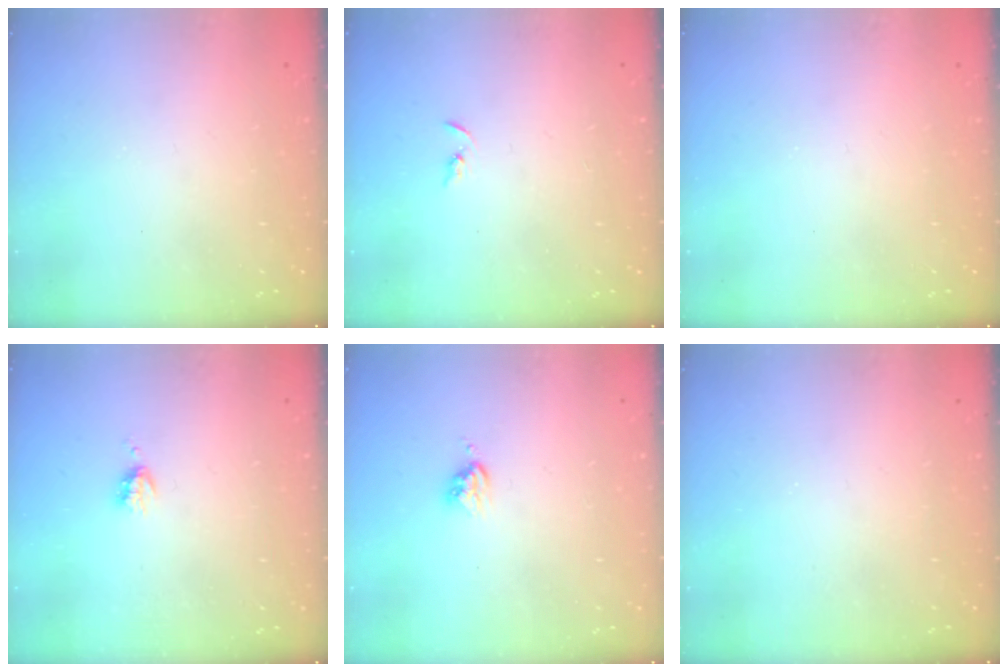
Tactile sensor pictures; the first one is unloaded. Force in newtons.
{"total": 2.4, "press": 2.3, "slide": 0.2}
{"total": 0.0}
{"total": 3.4, "press": 3.3, "slide": 0.5}
{"total": 3.7, "press": 3.7, "slide": 0.5}
{"total": 0.0}